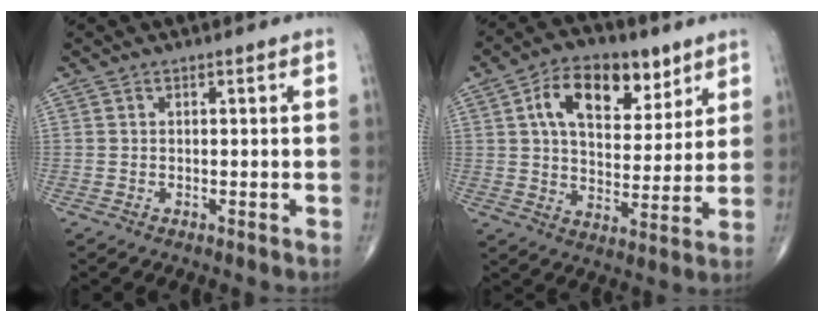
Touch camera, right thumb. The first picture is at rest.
{"total": 15.2, "force": [6.9, 8.9, 10.3], "torque": [-0.128, -0.016, 0.117]}